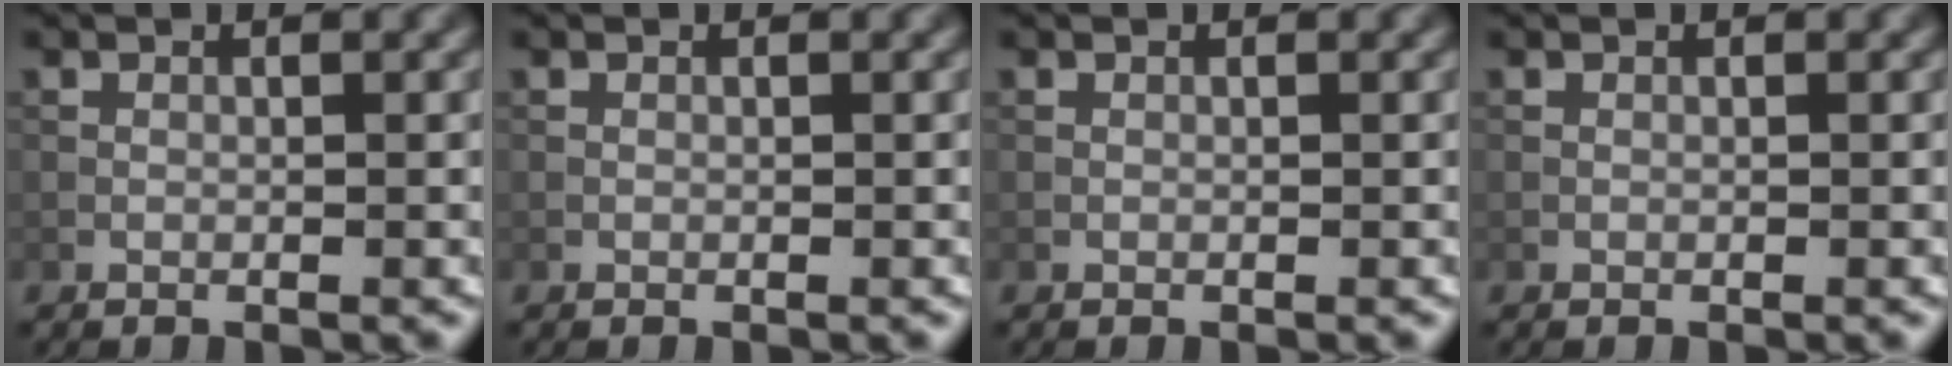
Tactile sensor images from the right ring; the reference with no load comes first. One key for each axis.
{"total": 0.0}
{"total": 0.0}
{"total": 0.0}